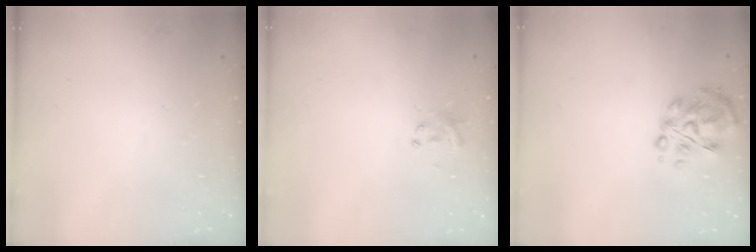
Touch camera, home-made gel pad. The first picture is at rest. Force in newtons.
{"total": 2.9, "press": 2.8, "slide": 0.9}
{"total": 10.1, "press": 9.9, "slide": 2.0}